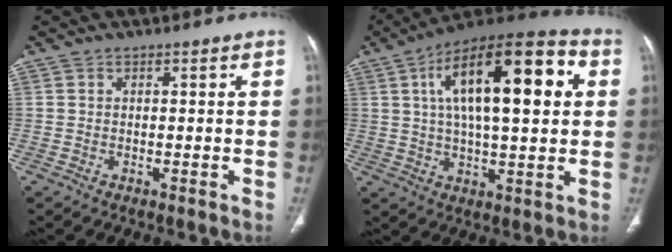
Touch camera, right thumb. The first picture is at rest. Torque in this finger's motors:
{"motor_torque": [0.83, 4.18, 1.77, -0.42, 0.66]}